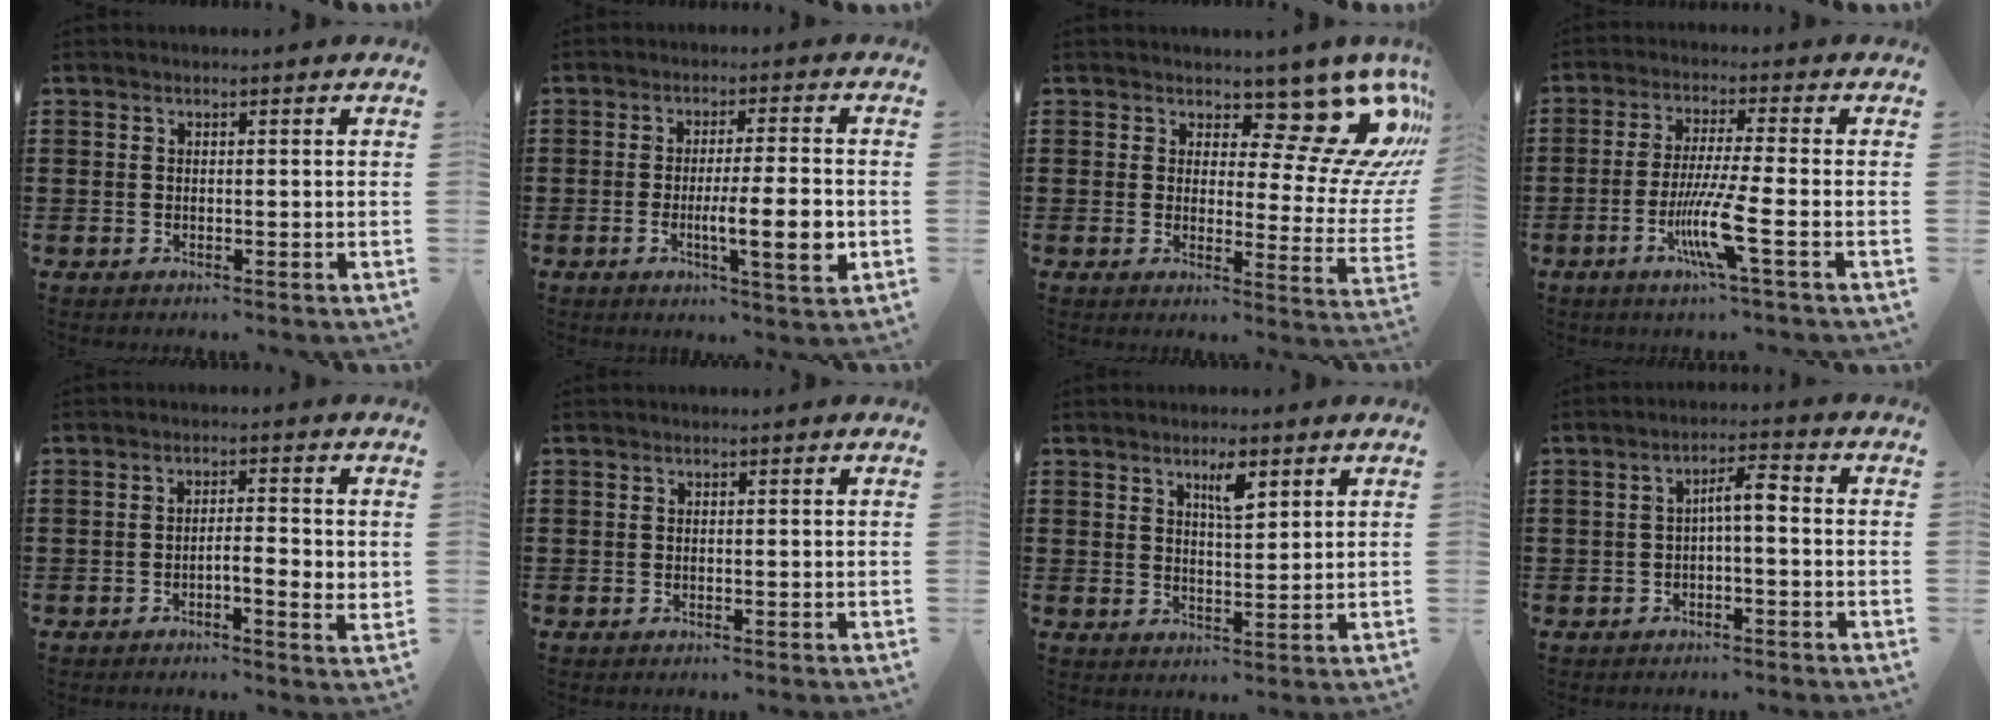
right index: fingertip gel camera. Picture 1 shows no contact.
{"total": 8.5, "force": [-1.6, 1.1, 8.2], "torque": [-0.134, -0.014, -0.028]}
{"total": 12.3, "force": [7.7, 4.8, 8.3], "torque": [-0.118, -0.059, 0.132]}
{"total": 8.4, "force": [-3.2, -0.1, 7.8], "torque": [-0.156, -0.022, -0.061]}
{"total": 3.3, "force": [-0.9, 0.6, 3.1], "torque": [-0.053, 0.001, -0.017]}
{"total": 0.0}
{"total": 4.1, "force": [2.4, 1.1, 3.2], "torque": [-0.053, 0.000, 0.036]}
{"total": 3.5, "force": [-0.6, 0.8, 3.3], "torque": [-0.065, 0.011, -0.016]}